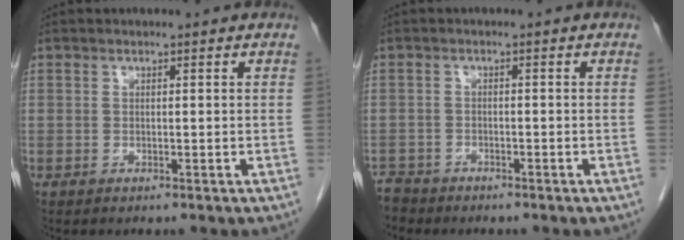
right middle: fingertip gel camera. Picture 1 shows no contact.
{"total": 2.8, "force": [-2.5, 1.0, -0.5], "torque": [0.003, -0.003, -0.051]}